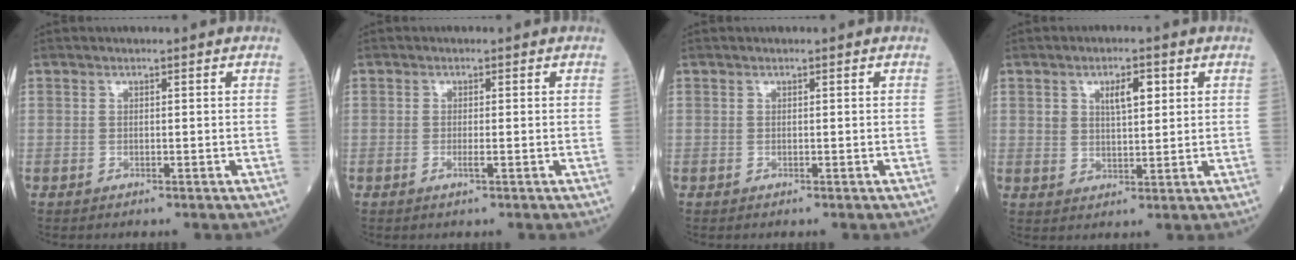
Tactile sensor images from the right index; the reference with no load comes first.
{"total": 1.2, "force": [-0.5, 0.0, 1.2], "torque": [-0.024, -0.003, -0.008]}
{"total": 0.0}
{"total": 4.8, "force": [2.0, 2.0, 3.8], "torque": [-0.064, 0.005, 0.036]}